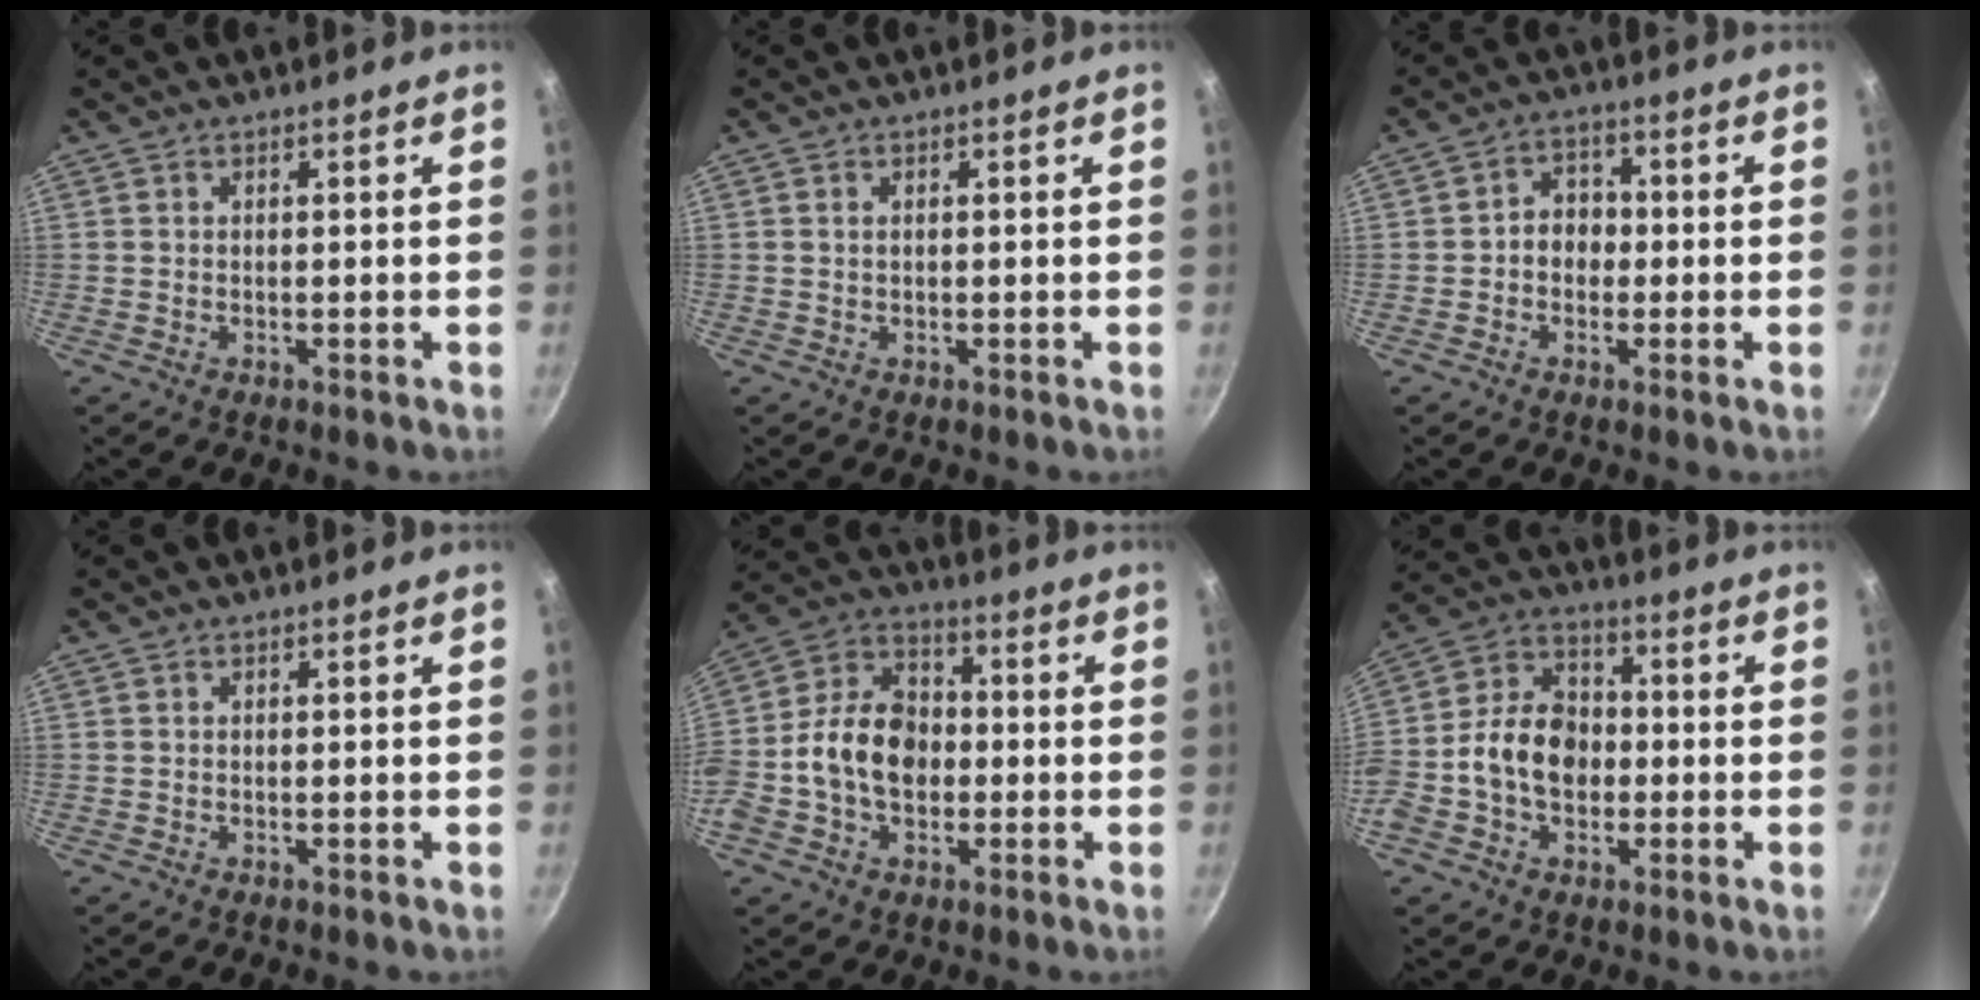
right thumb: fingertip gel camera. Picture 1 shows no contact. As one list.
[{"total": 0.7, "force": [0.2, 0.5, 0.5], "torque": [-0.007, 0.003, 0.003]}, {"total": 5.3, "force": [-0.7, 4.4, 2.8], "torque": [-0.010, 0.017, -0.017]}, {"total": 0.0}, {"total": 15.1, "force": [-1.7, 10.9, 10.2], "torque": [-0.153, 0.037, -0.048]}, {"total": 14.0, "force": [-1.8, 10.3, 9.3], "torque": [-0.132, 0.036, -0.049]}]